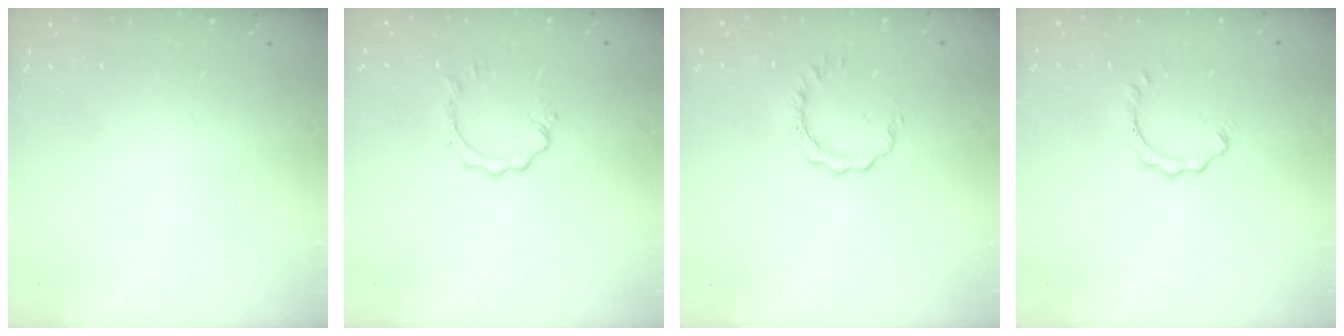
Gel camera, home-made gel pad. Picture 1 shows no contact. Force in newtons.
{"total": 2.8, "press": 2.8, "slide": 0.4}
{"total": 3.2, "press": 3.2, "slide": 0.1}
{"total": 3.8, "press": 3.8, "slide": 0.2}